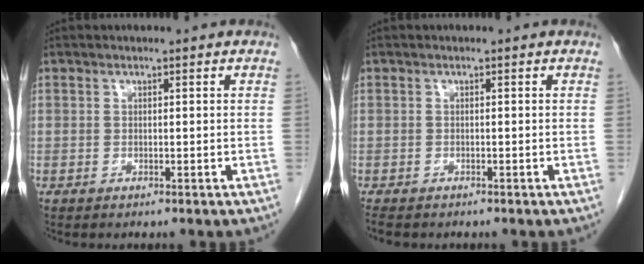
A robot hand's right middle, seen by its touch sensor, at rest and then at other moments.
{"total": 2.4, "force": [-2.0, 0.9, 1.0], "torque": [-0.021, -0.006, -0.025]}